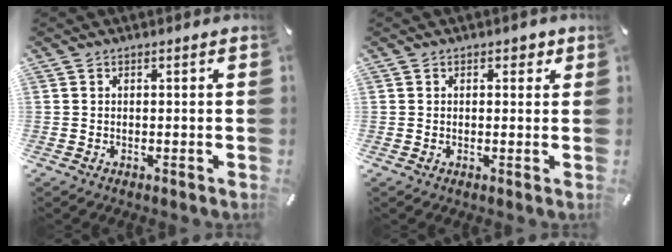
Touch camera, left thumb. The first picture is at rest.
{"total": 1.7, "force": [0.7, 1.2, 1.0], "torque": [0.003, -0.003, 0.005]}